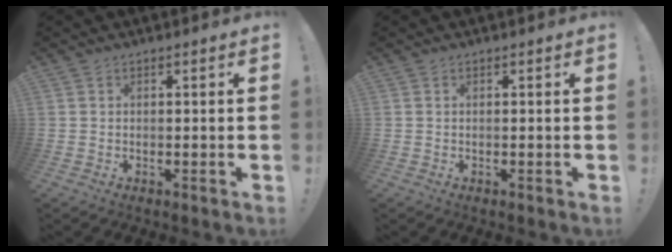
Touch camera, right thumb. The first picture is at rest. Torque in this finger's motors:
{"motor_torque": [-0.02, -0.02, 0.08, -0.02, 0.04]}